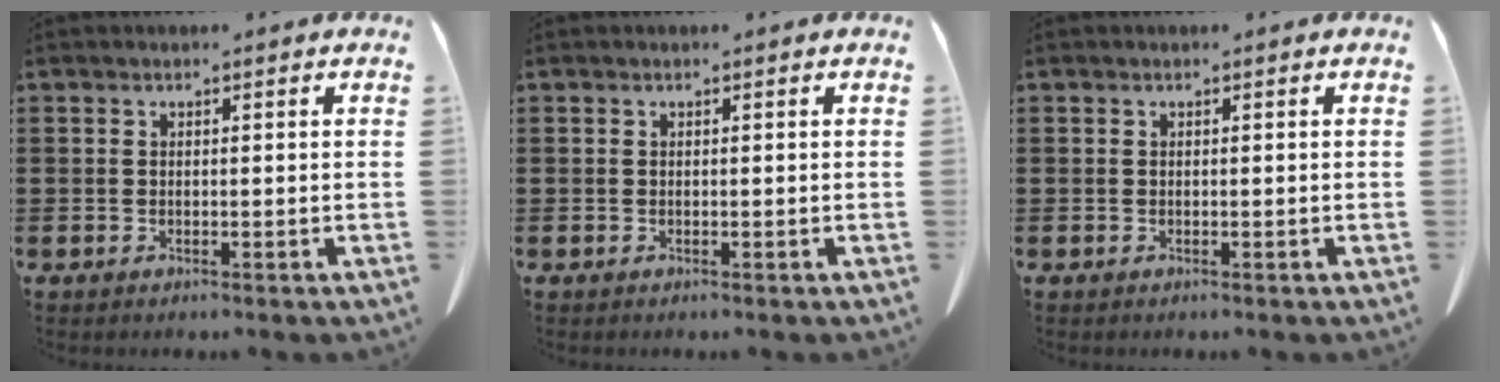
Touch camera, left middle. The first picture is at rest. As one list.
[{"total": 0.0}, {"total": 0.0}]